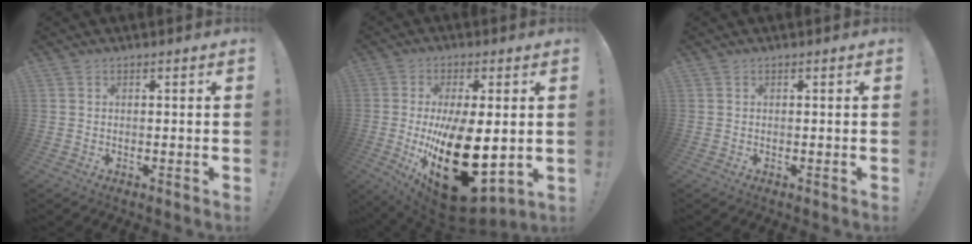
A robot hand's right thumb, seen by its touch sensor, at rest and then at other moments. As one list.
[{"total": 24.5, "force": [-2.8, 12.2, 21.1], "torque": [-0.346, -0.012, -0.015]}, {"total": 0.0}]